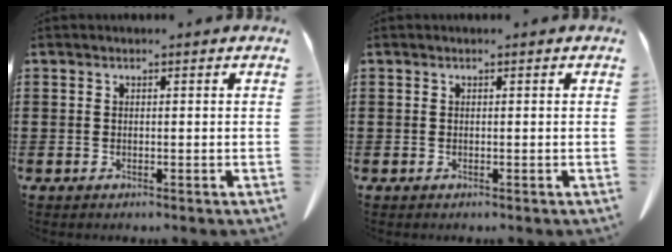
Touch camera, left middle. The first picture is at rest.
{"total": 0.0}